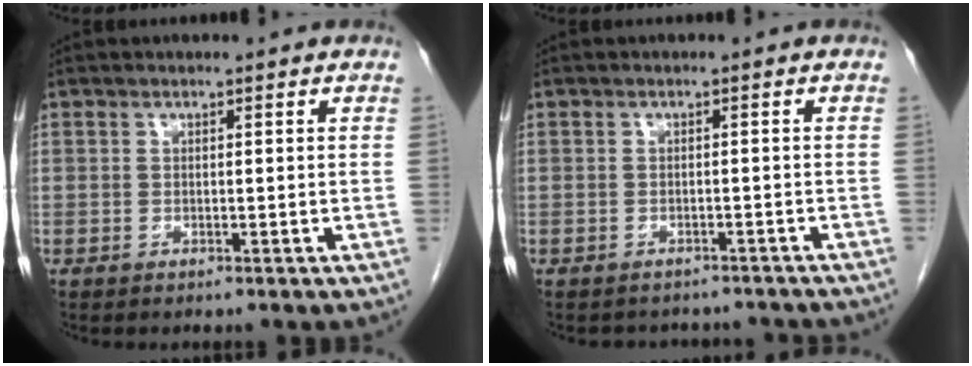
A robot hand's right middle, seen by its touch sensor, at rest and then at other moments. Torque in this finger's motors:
{"motor_torque": [-0.34, -0.35, -0.06, -0.02]}